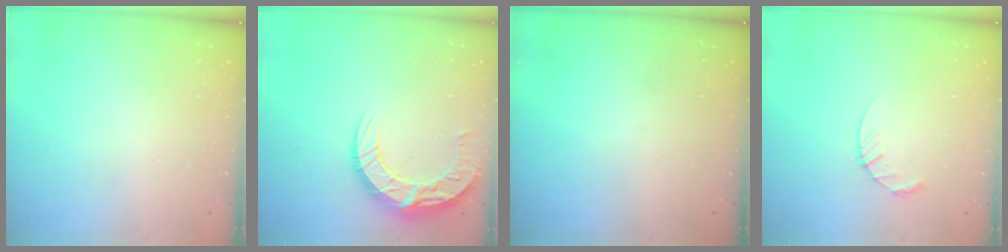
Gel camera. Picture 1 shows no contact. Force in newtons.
{"total": 13.2, "press": 13.2, "slide": 1.2}
{"total": 0.0}
{"total": 4.5, "press": 4.5, "slide": 0.5}